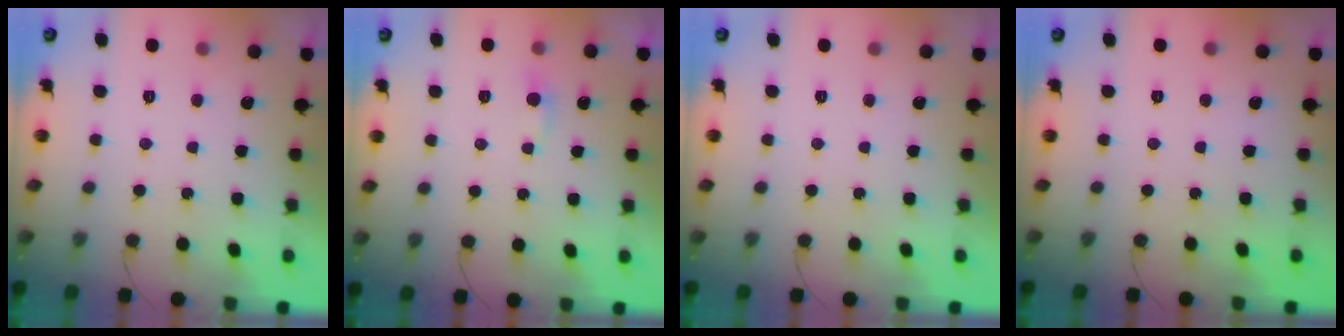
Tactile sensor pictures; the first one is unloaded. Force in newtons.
{"total": 3.1, "press": 3.1, "slide": 0.4}
{"total": 0.0}
{"total": 0.0}